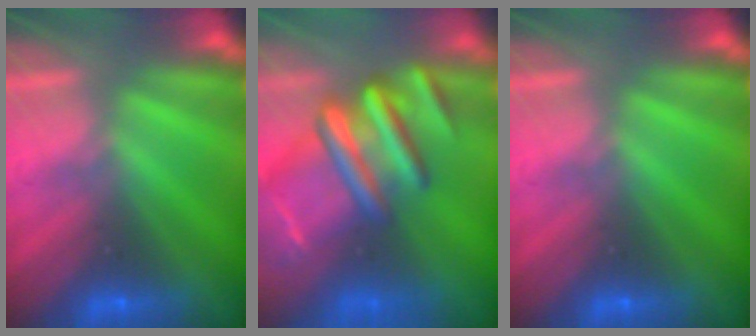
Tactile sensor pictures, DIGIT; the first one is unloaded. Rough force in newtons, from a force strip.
{"total": 9.7}
{"total": 0.0}